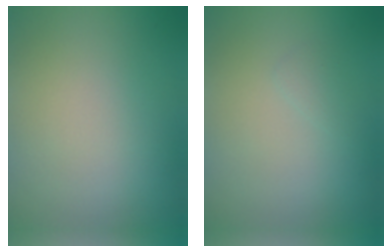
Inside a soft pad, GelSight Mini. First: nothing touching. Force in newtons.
{"total": 0.7, "press": 0.7, "slide": 0.1}